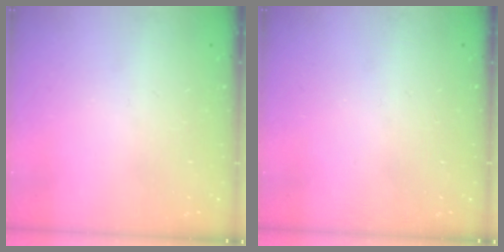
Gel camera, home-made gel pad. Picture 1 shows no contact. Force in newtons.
{"total": 0.0}